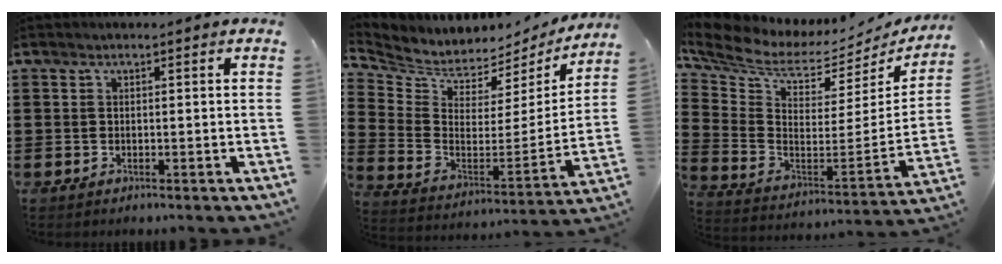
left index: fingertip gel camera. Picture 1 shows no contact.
{"total": 4.4, "force": [4.0, 1.9, 0.0], "torque": [-0.035, -0.046, 0.067]}
{"total": 5.1, "force": [4.1, 2.3, 2.1], "torque": [-0.071, -0.048, 0.066]}